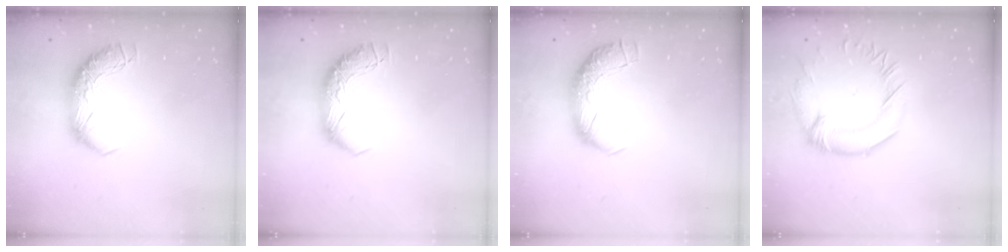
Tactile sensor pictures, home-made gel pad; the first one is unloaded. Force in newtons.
{"total": 0.0}
{"total": 2.3, "press": 1.0, "slide": 2.1}
{"total": 1.3, "press": 0.6, "slide": 1.1}